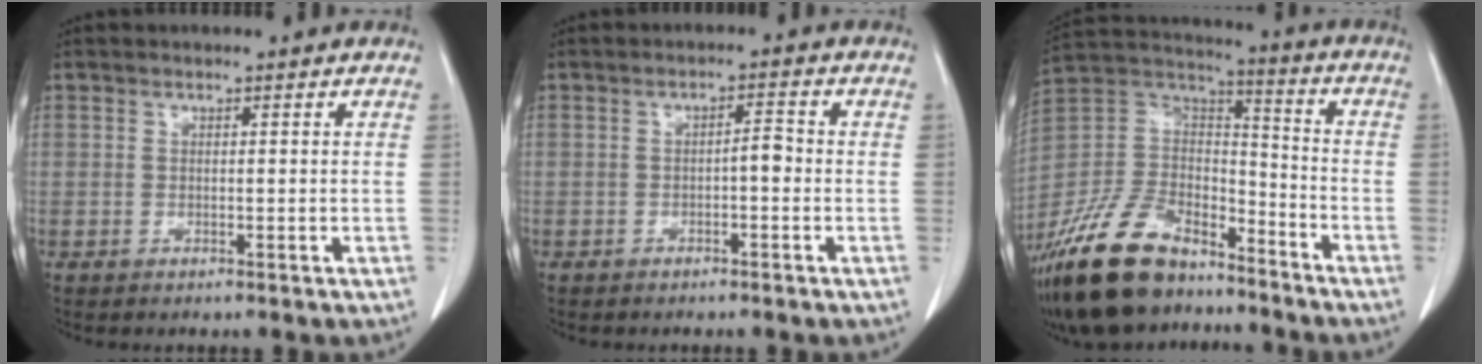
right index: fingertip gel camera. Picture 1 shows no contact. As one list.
[{"total": 2.2, "force": [-0.5, 0.6, 2.0], "torque": [-0.028, 0.006, -0.010]}, {"total": 19.8, "force": [-15.0, 8.5, 9.7], "torque": [-0.217, 0.013, -0.278]}]